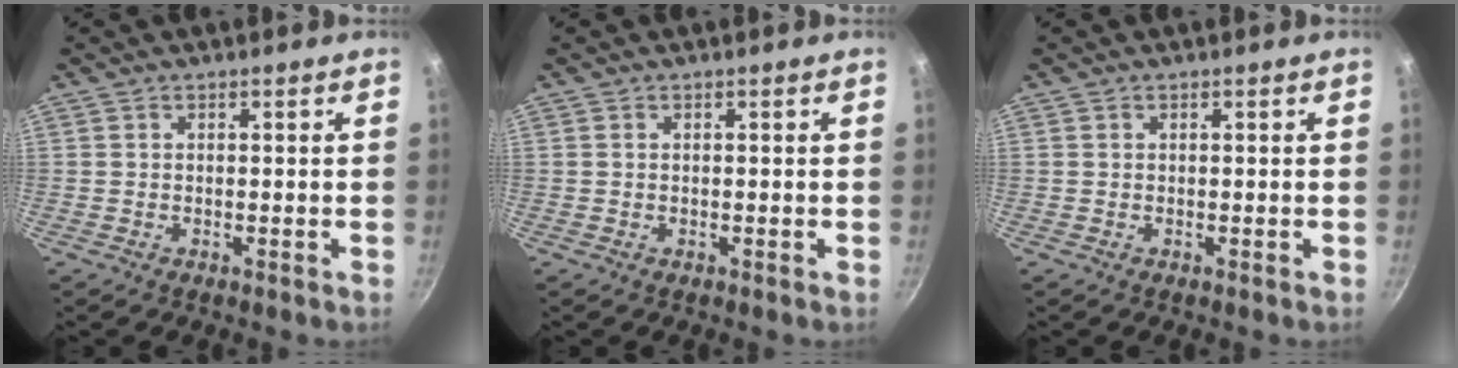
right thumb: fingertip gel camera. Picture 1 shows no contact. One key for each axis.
{"total": 0.0}
{"total": 0.0}